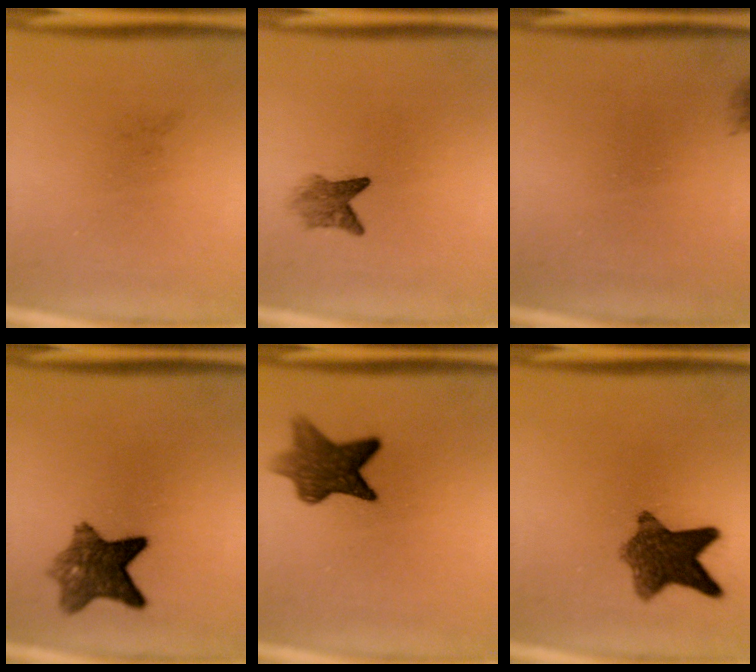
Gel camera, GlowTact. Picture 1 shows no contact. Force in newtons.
{"total": 2.8}
{"total": 1.1}
{"total": 7.5}
{"total": 8.3}
{"total": 8.8}